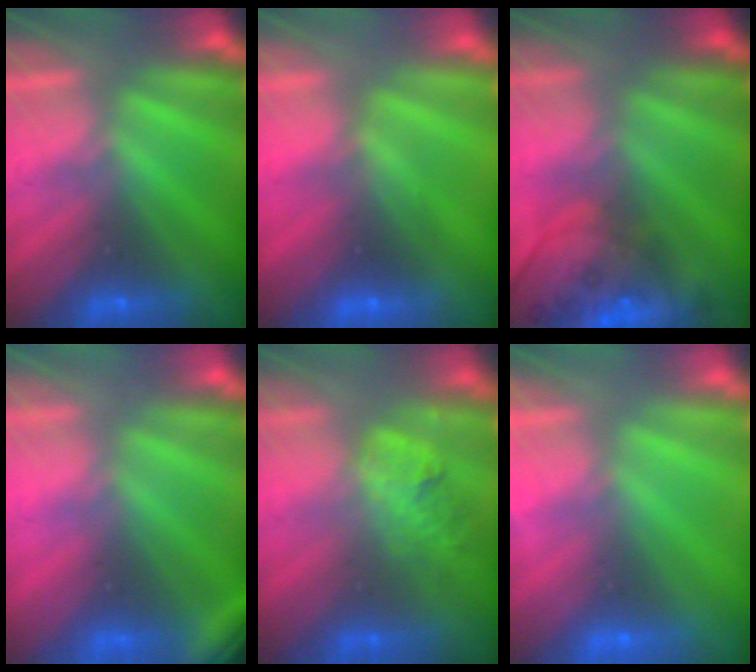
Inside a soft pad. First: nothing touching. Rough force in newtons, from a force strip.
{"total": 2.7}
{"total": 5.6}
{"total": 2.9}
{"total": 1.8}
{"total": 7.6}